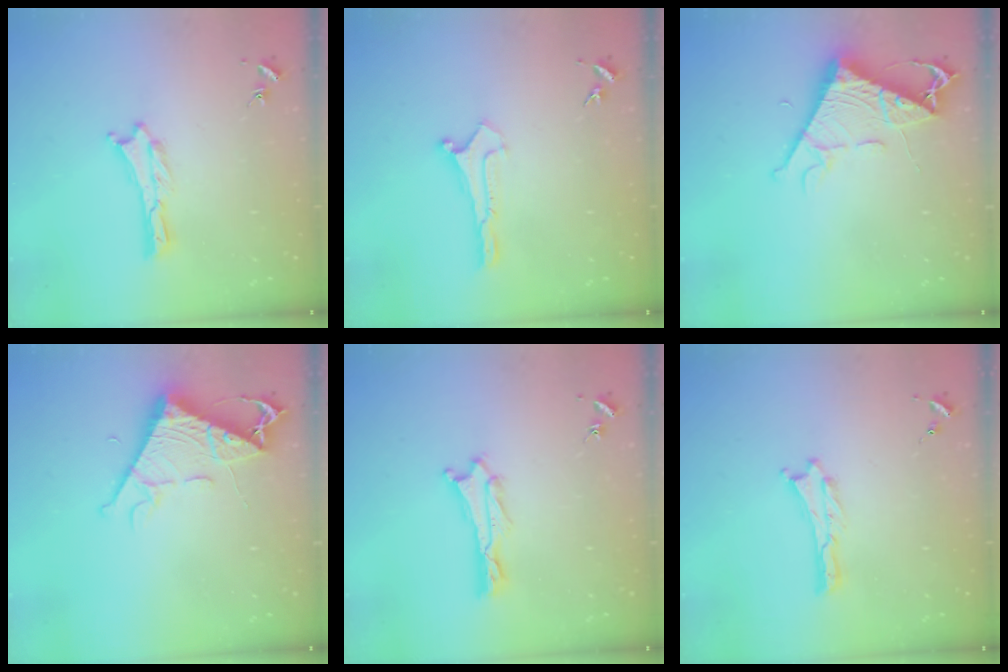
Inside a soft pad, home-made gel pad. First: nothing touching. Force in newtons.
{"total": 0.0}
{"total": 9.6, "press": 9.6, "slide": 0.9}
{"total": 9.6, "press": 9.6, "slide": 0.9}
{"total": 1.0, "press": 1.0, "slide": 0.1}
{"total": 0.0}